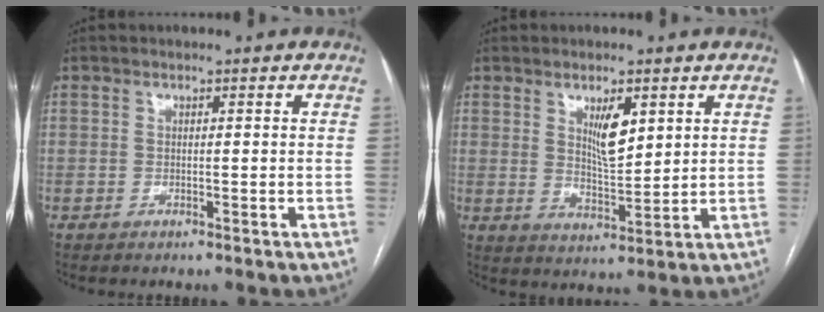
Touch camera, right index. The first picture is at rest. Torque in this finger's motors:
{"motor_torque": [0.24, 0.18, 0.18, 0.09]}